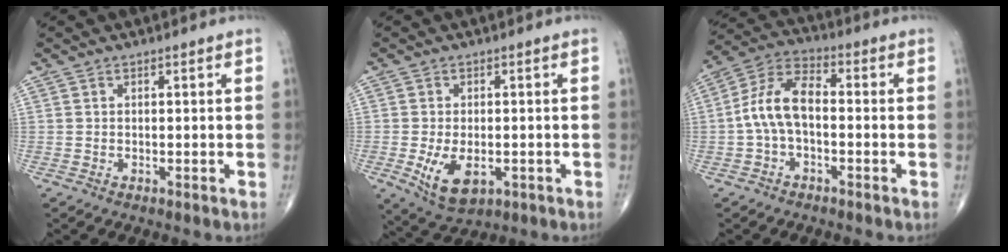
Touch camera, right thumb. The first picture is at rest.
{"total": 7.7, "force": [-2.1, 4.3, 6.1], "torque": [-0.104, -0.009, -0.023]}
{"total": 9.5, "force": [-1.1, 5.1, 7.9], "torque": [-0.156, 0.036, -0.031]}